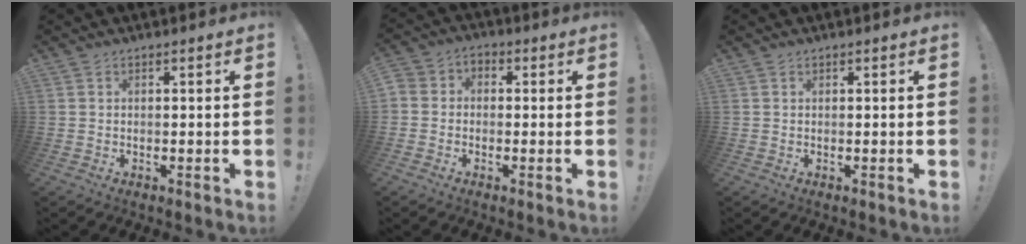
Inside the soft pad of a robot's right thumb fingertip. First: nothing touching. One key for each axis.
{"total": 4.2, "fx": -2.1, "fy": 3.2, "fz": 1.7, "tx": -0.033, "ty": 0.016, "tz": -0.039}
{"total": 0.0}